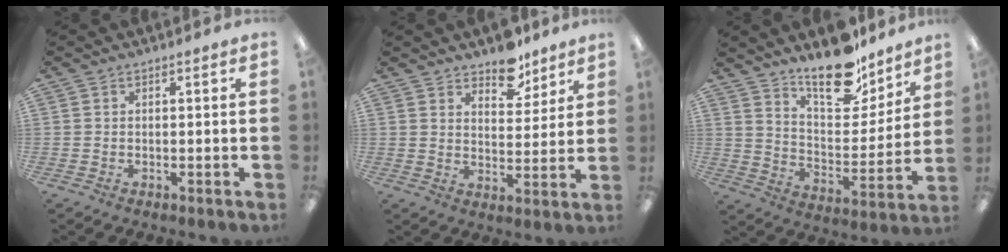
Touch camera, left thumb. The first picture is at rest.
{"total": 8.2, "force": [6.9, 3.8, 2.4], "torque": [-0.014, -0.050, 0.122]}
{"total": 16.7, "force": [13.7, 6.3, 7.3], "torque": [-0.111, -0.098, 0.239]}